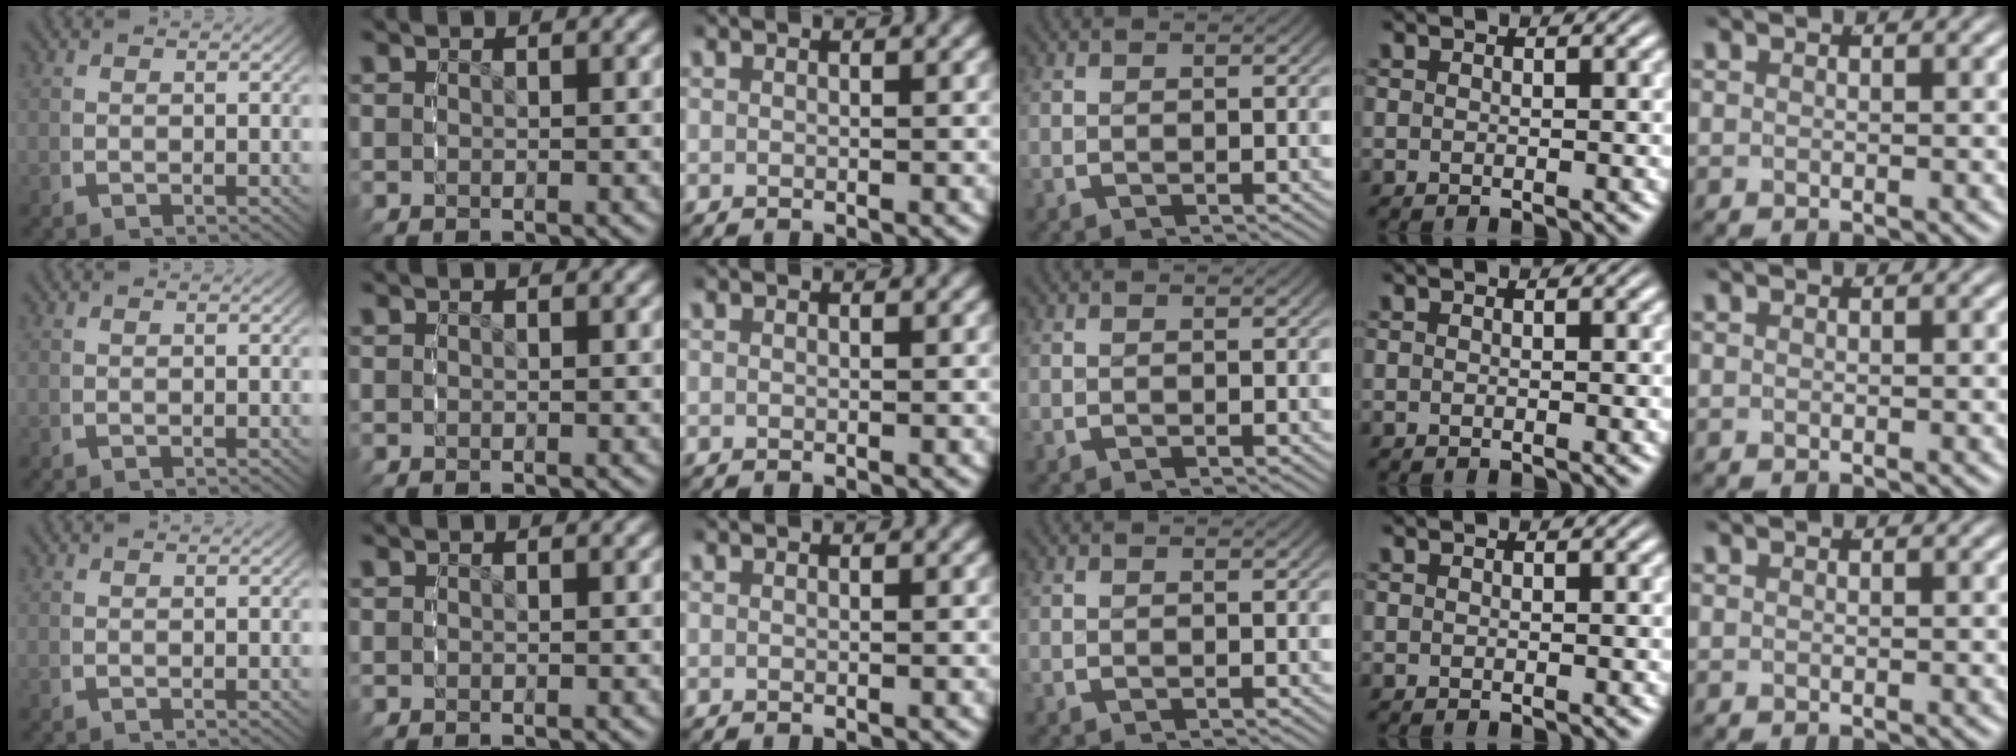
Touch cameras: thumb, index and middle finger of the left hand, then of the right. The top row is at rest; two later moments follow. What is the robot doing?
{"motion": "grasp_and_lifting", "object": "dispenser bottle"}